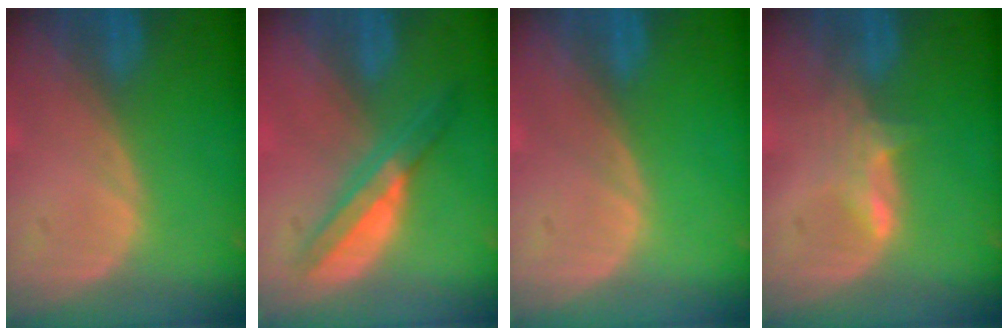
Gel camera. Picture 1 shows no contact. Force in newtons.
{"total": 5.9, "press": 5.4, "slide": 2.3}
{"total": 0.0}
{"total": 2.9, "press": 2.9, "slide": 0.4}